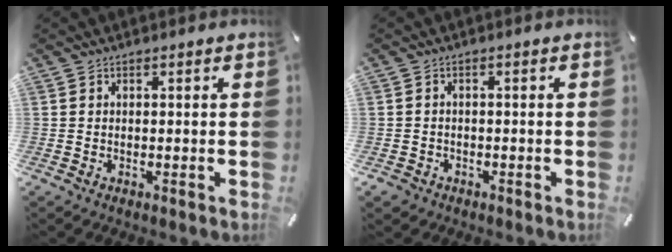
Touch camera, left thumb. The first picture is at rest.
{"total": 1.9, "force": [-1.2, 1.5, 0.5], "torque": [-0.008, 0.007, -0.026]}